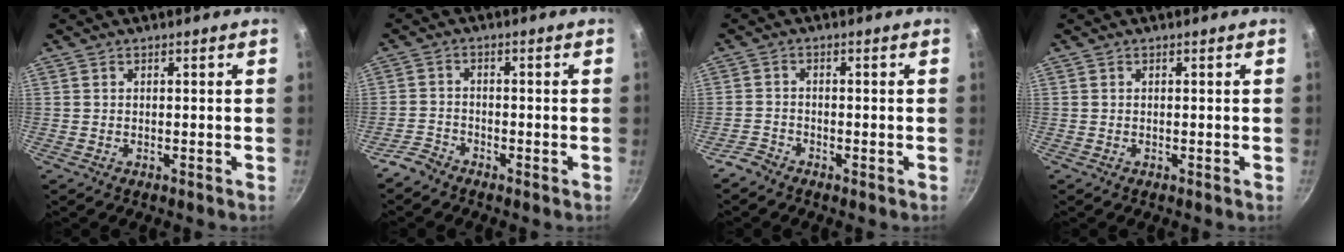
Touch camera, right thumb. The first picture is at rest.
{"total": 3.0, "force": [-2.7, 1.2, 0.6], "torque": [-0.015, 0.021, -0.057]}
{"total": 2.4, "force": [-2.1, 0.9, 0.4], "torque": [-0.013, 0.014, -0.046]}
{"total": 0.0}